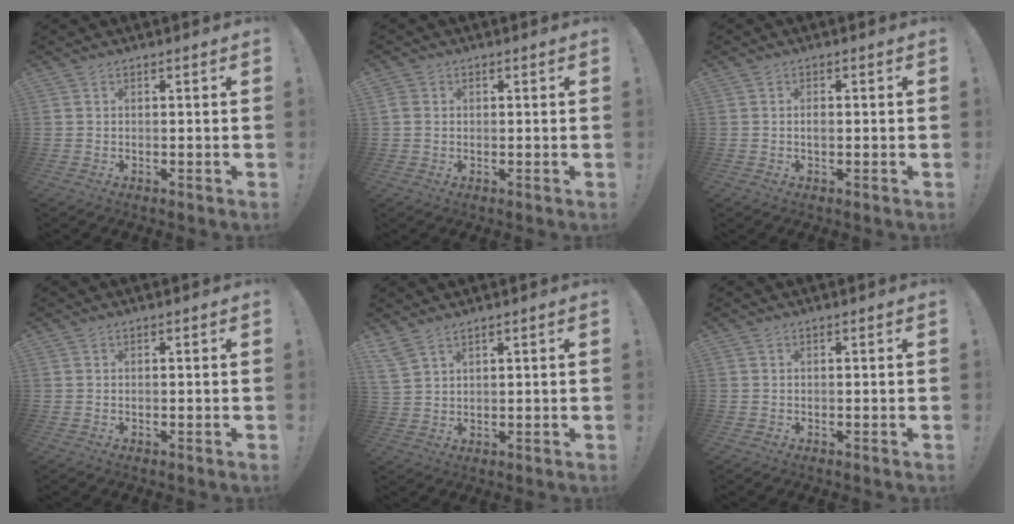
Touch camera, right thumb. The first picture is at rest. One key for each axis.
{"total": 2.4, "fx": 0.3, "fy": 2.1, "fz": 1.1, "tx": -0.021, "ty": 0.007, "tz": 0.007}
{"total": 1.2, "fx": -0.1, "fy": 0.6, "fz": 1.0, "tx": -0.019, "ty": 0.005, "tz": -0.003}
{"total": 0.0}
{"total": 5.0, "fx": 4.1, "fy": 1.5, "fz": 2.4, "tx": -0.052, "ty": -0.015, "tz": 0.081}
{"total": 0.0}